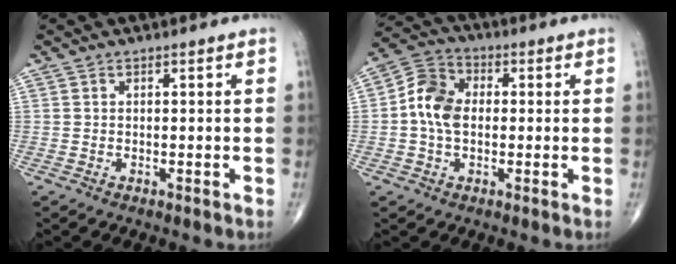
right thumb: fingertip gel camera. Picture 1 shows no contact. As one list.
[{"total": 8.3, "force": [-0.2, 6.1, 5.7], "torque": [-0.097, 0.024, -0.015]}]